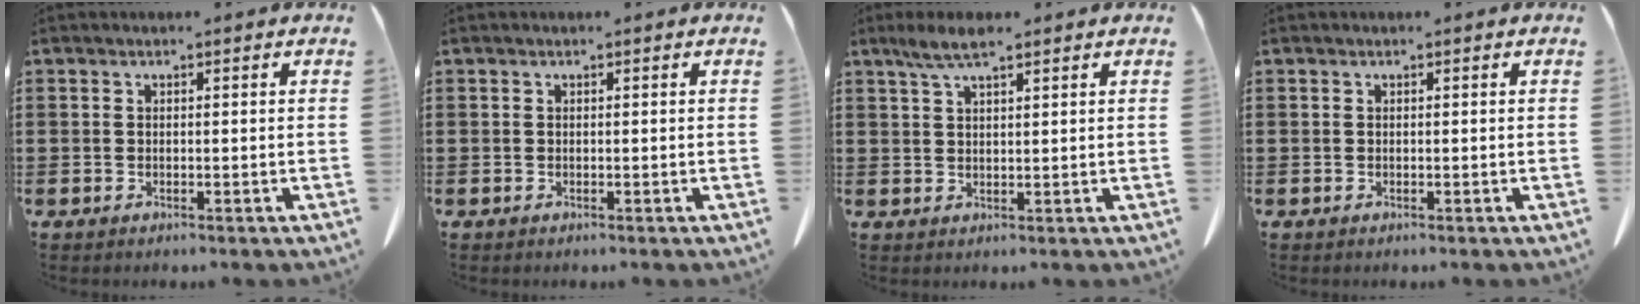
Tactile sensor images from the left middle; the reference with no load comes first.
{"total": 0.0}
{"total": 4.1, "force": [2.6, 0.8, 3.1], "torque": [-0.064, 0.002, 0.047]}
{"total": 0.0}